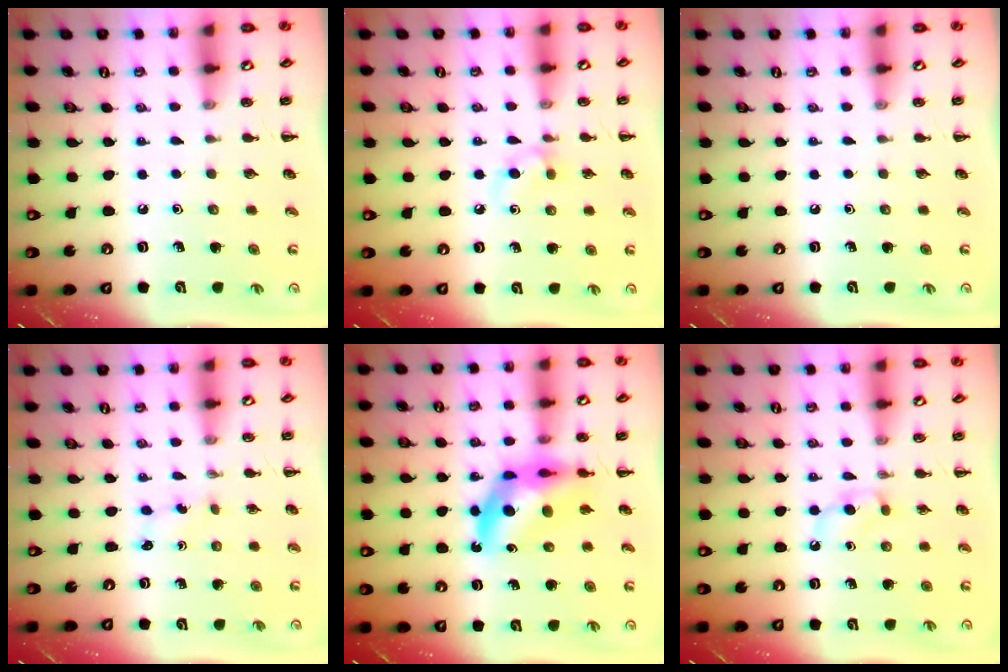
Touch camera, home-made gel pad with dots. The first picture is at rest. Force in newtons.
{"total": 5.6, "press": 5.3, "slide": 1.6}
{"total": 0.0}
{"total": 1.7, "press": 1.5, "slide": 0.6}
{"total": 11.3, "press": 10.7, "slide": 3.6}
{"total": 3.9, "press": 3.6, "slide": 1.4}